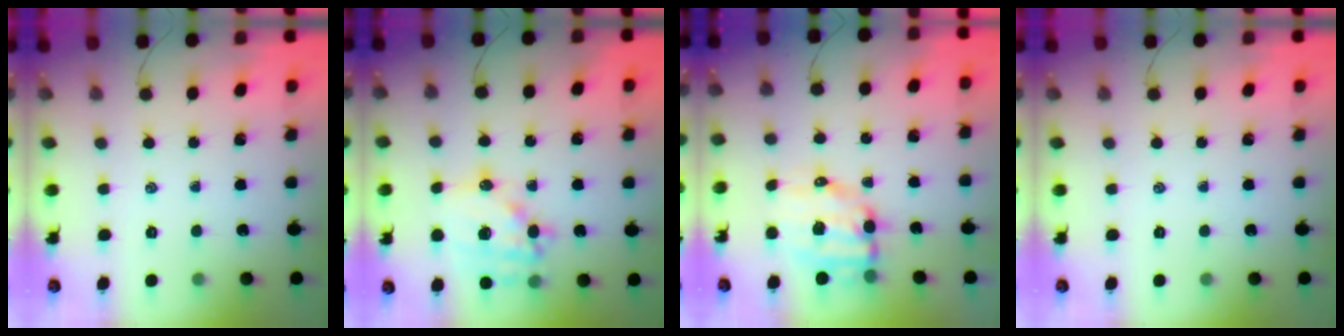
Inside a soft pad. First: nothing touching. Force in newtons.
{"total": 16.3, "press": 15.9, "slide": 3.3}
{"total": 9.8, "press": 9.7, "slide": 1.8}
{"total": 0.0}